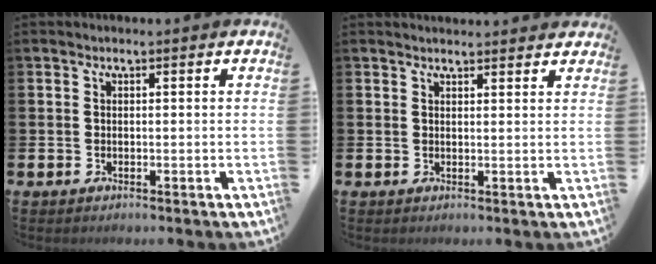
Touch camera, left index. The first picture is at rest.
{"total": 1.8, "force": [1.8, 0.2, -0.1], "torque": [0.010, -0.011, 0.031]}